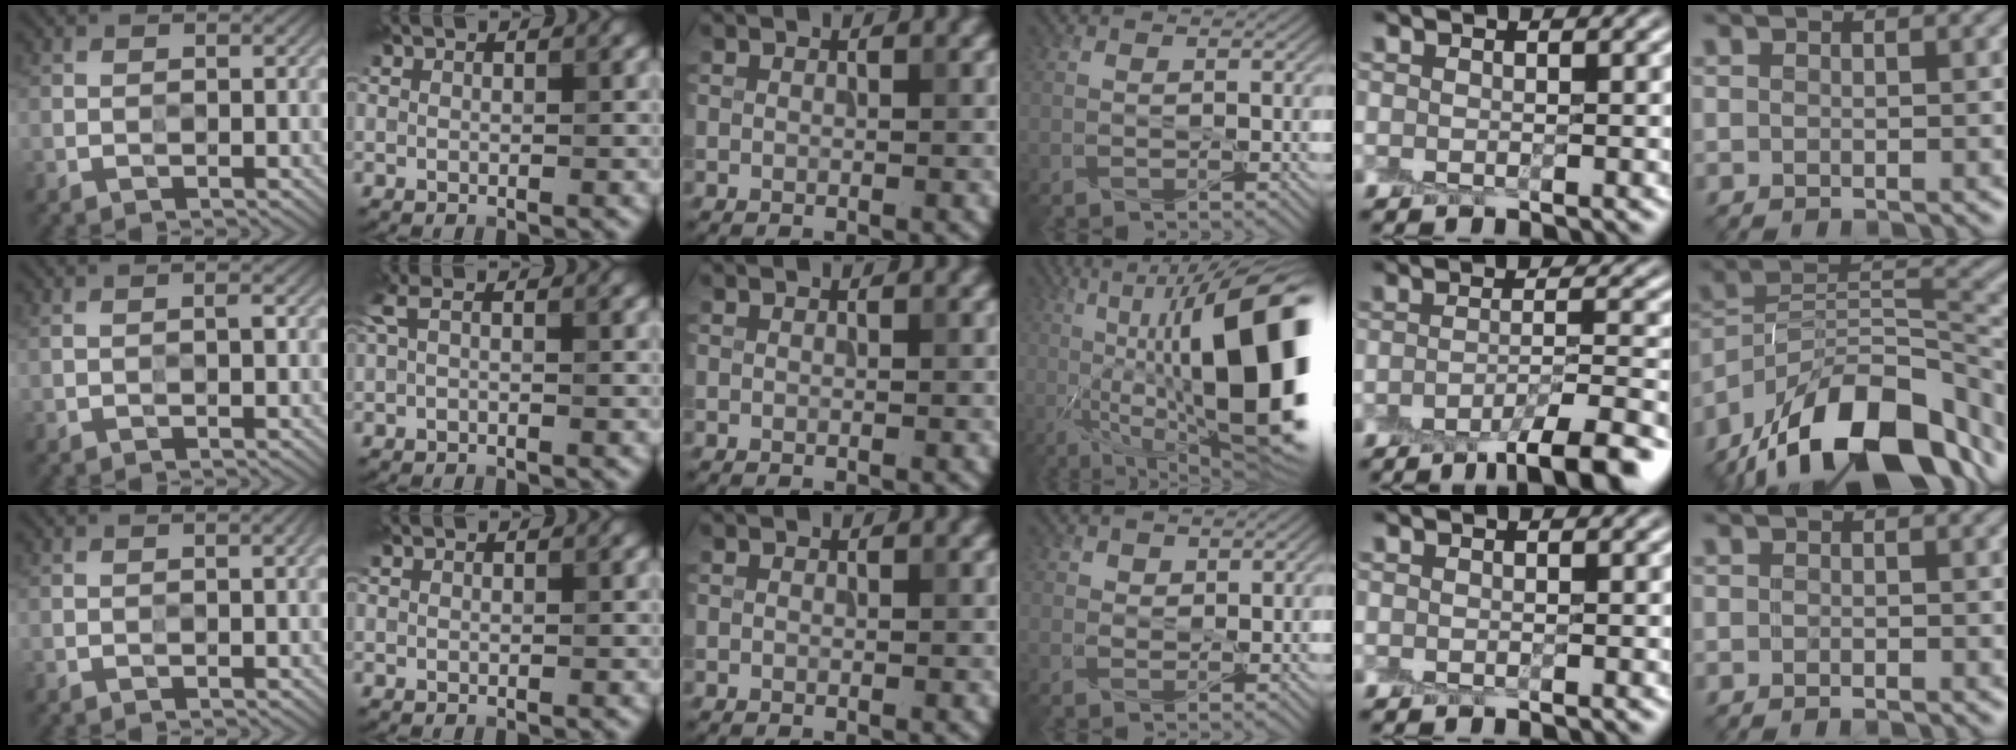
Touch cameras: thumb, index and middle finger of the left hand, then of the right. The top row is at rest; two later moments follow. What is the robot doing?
{"motion": "peel", "object": "plastic wrap"}